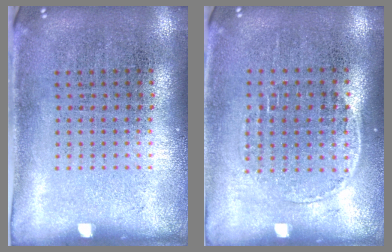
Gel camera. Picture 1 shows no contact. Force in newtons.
{"total": 1.2, "press": 1.0, "slide": 0.7}